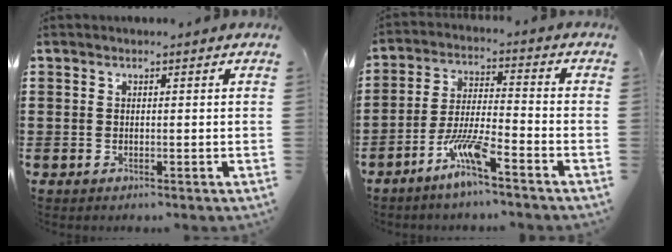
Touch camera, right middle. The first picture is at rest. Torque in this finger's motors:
{"motor_torque": [2.14, 0.00, 0.23, 0.21]}